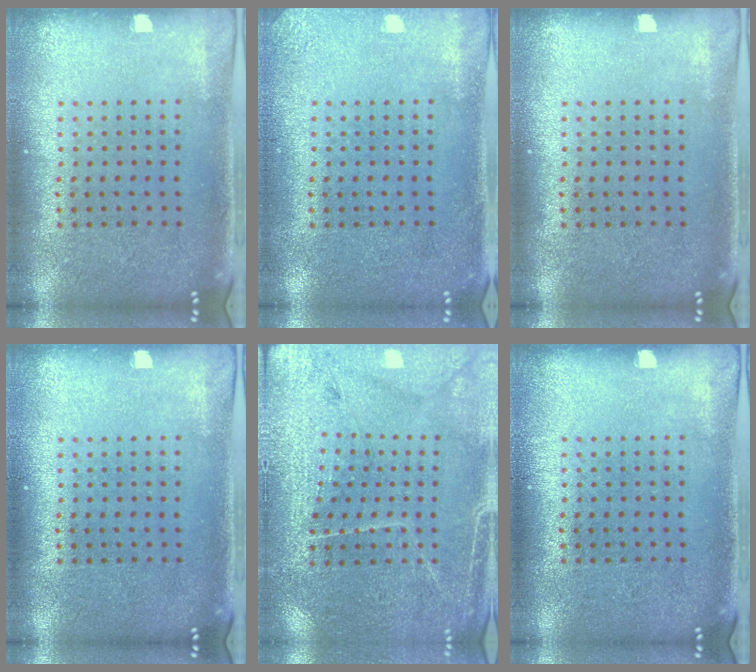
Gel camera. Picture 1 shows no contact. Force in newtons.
{"total": 1.7, "press": 1.7, "slide": 0.2}
{"total": 0.0}
{"total": 0.0}
{"total": 3.0, "press": 2.9, "slide": 0.4}
{"total": 0.0}